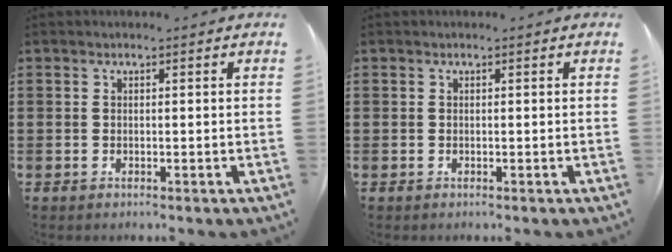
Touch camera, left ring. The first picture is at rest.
{"total": 0.0}